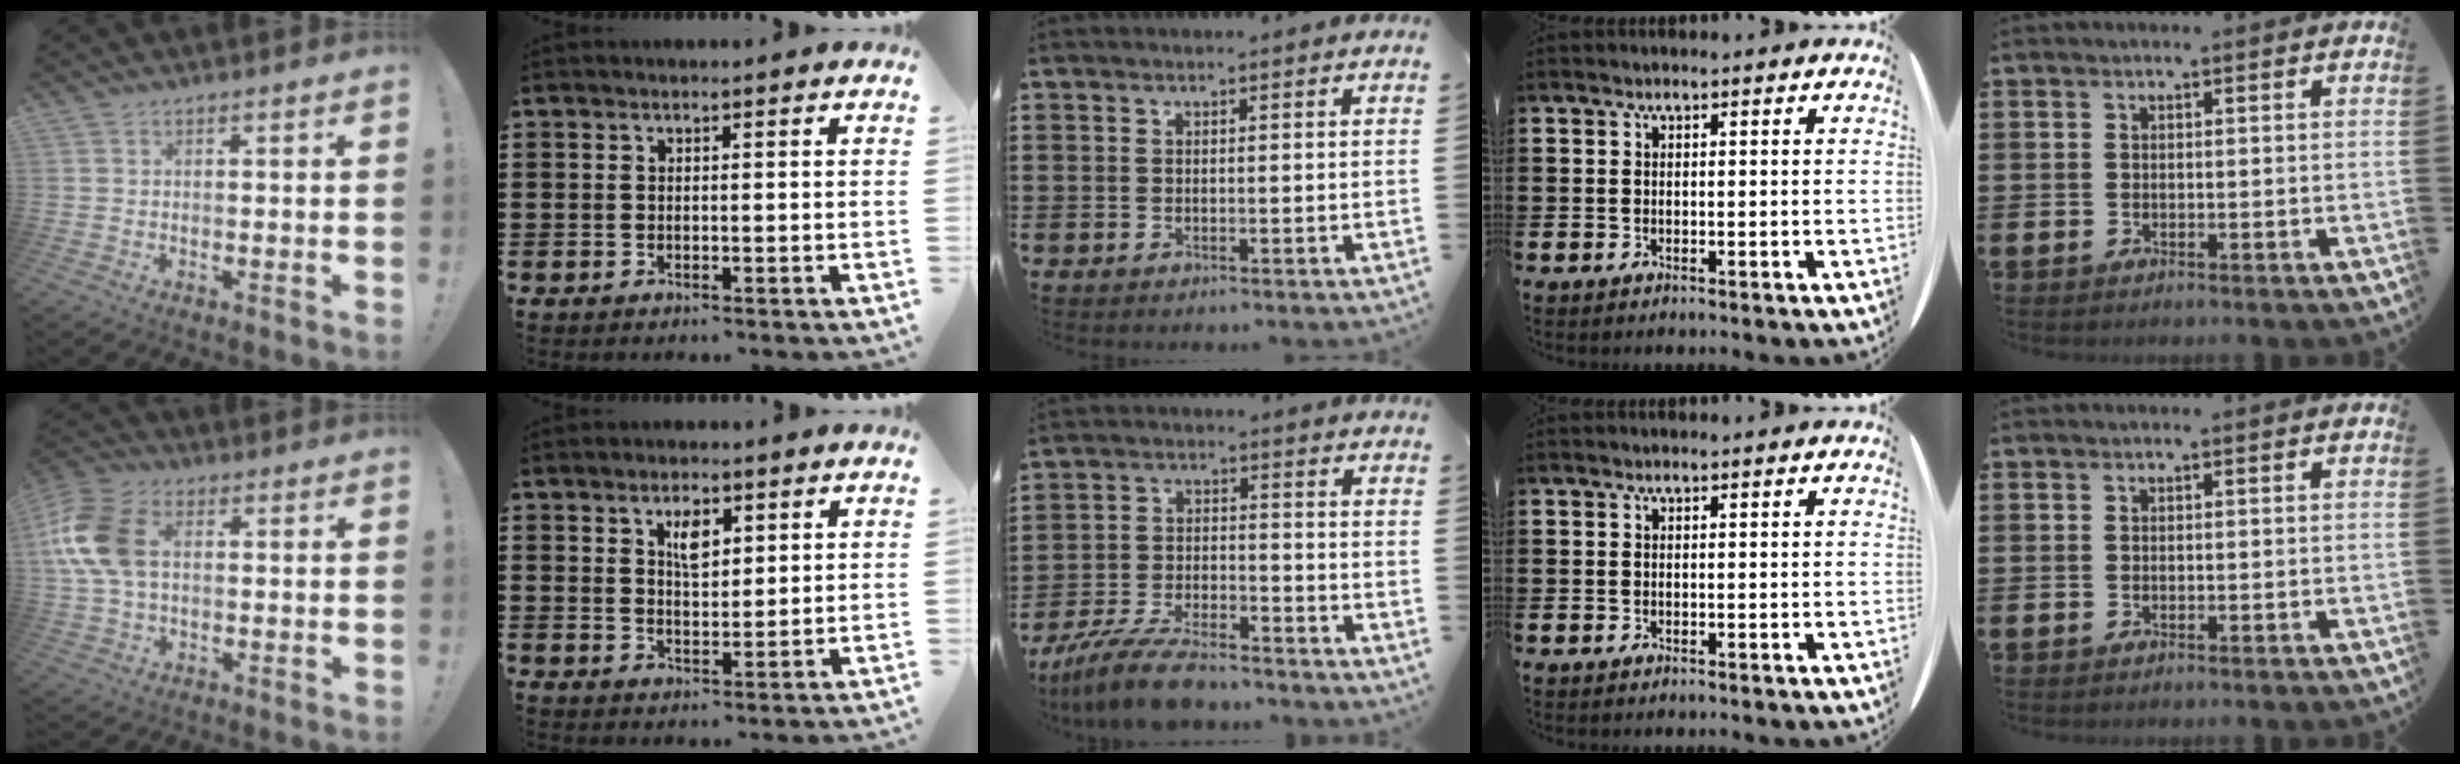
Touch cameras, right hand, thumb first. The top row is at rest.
{"thumb": {"total": 14.5, "force": [2.1, 9.4, 10.9], "torque": [-0.234, 0.006, 0.040]}, "index": {"total": 3.8, "force": [2.0, 1.7, 2.8], "torque": [-0.045, 0.001, 0.031]}, "middle": {"total": 9.4, "force": [-8.3, 1.8, 3.9], "torque": [-0.075, 0.020, -0.158]}}